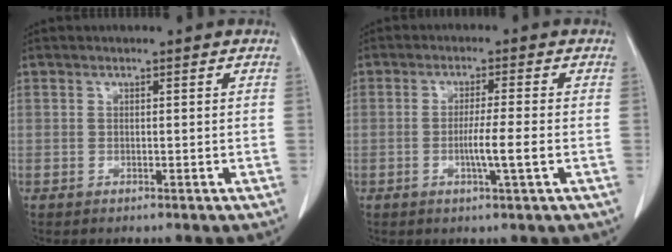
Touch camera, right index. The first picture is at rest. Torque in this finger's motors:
{"motor_torque": [0.73, -0.35, 0.49, 0.11]}